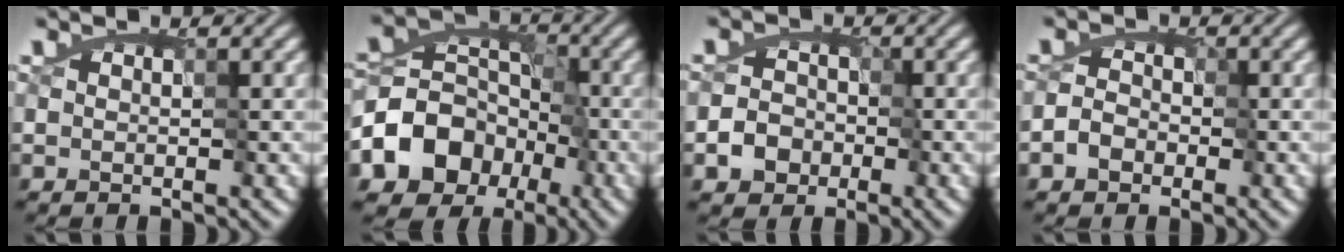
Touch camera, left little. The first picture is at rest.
{"total": 8.7, "force": [-5.1, 6.3, 3.1], "torque": [-0.051, 0.001, -0.102]}
{"total": 3.6, "force": [-2.6, 2.4, 0.2], "torque": [0.026, 0.004, -0.052]}
{"total": 2.6, "force": [-2.3, 1.4, 0.2], "torque": [0.016, 0.002, -0.038]}